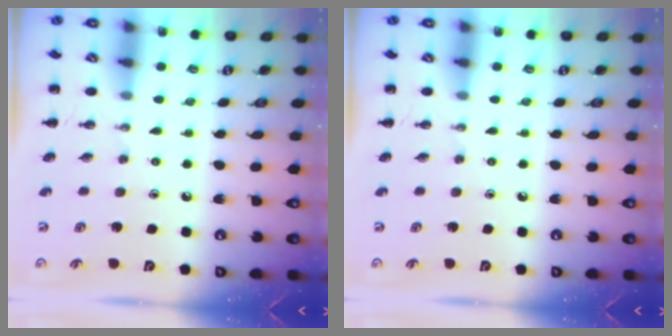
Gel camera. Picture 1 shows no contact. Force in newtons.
{"total": 0.0}